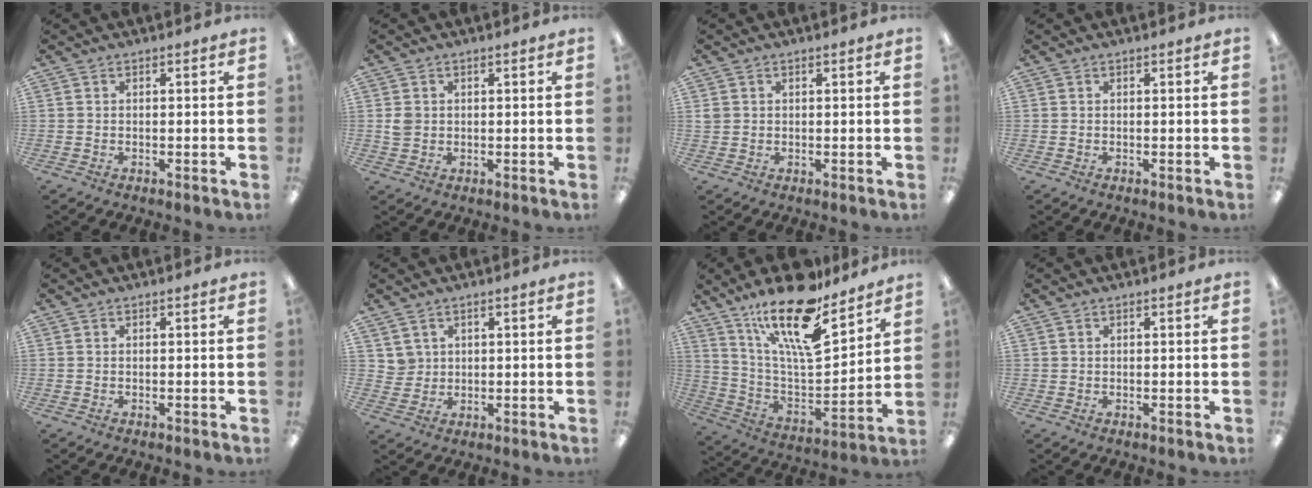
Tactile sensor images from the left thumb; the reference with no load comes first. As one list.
[{"total": 2.5, "force": [0.6, 2.2, 1.0], "torque": [-0.014, 0.002, 0.008]}, {"total": 1.3, "force": [0.6, 1.1, 0.4], "torque": [-0.010, 0.003, 0.011]}, {"total": 0.0}, {"total": 0.0}, {"total": 3.4, "force": [2.2, 2.5, -0.1], "torque": [-0.003, -0.009, 0.040]}, {"total": 21.9, "force": [15.8, 6.9, 13.5], "torque": [-0.236, -0.101, 0.269]}, {"total": 0.5, "force": [0.4, 0.3, 0.1], "torque": [-0.003, 0.002, 0.008]}]